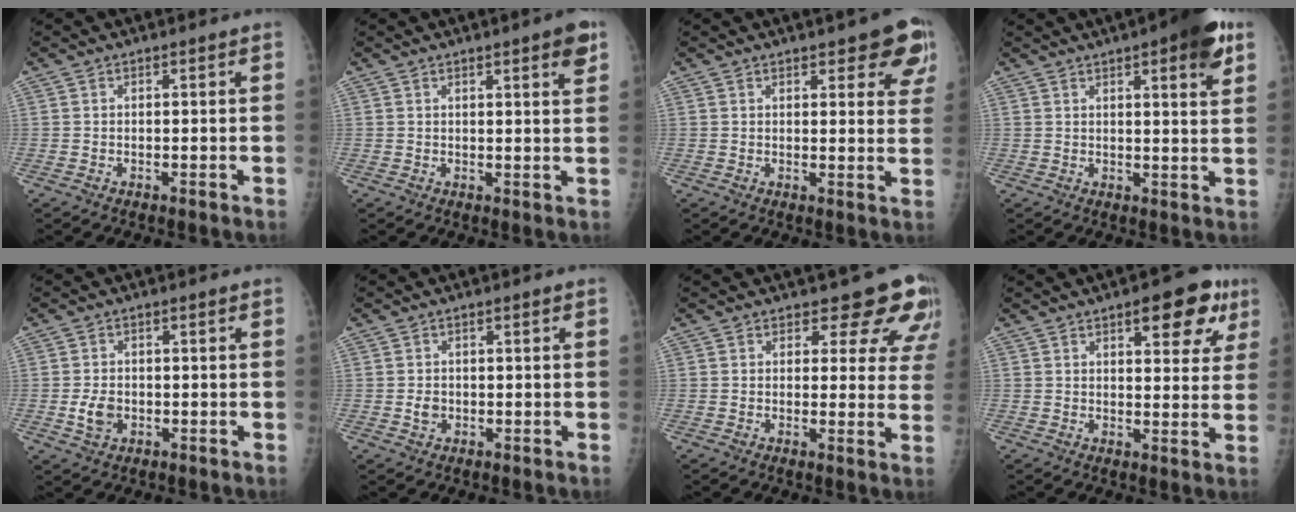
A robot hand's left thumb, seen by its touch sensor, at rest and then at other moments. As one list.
[{"total": 4.3, "force": [2.5, 0.6, 3.5], "torque": [-0.040, -0.011, 0.029]}, {"total": 9.1, "force": [5.4, 3.2, 6.6], "torque": [-0.043, -0.022, 0.058]}, {"total": 10.3, "force": [5.4, 2.4, 8.4], "torque": [-0.095, -0.018, 0.064]}, {"total": 3.7, "force": [-1.1, 2.8, 2.2], "torque": [-0.036, 0.001, -0.015]}, {"total": 1.8, "force": [-0.5, 1.6, 0.7], "torque": [-0.006, 0.002, -0.007]}, {"total": 9.7, "force": [7.6, 4.9, 3.6], "torque": [0.010, -0.039, 0.061]}, {"total": 10.7, "force": [5.4, 4.4, 8.1], "torque": [-0.062, -0.016, 0.062]}]